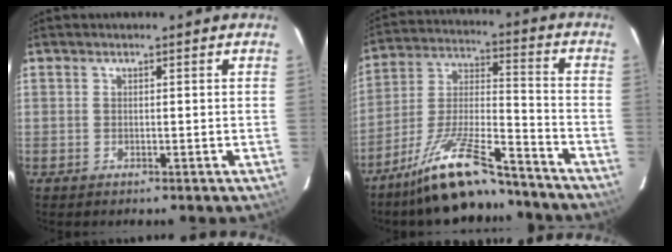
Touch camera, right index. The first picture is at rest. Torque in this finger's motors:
{"motor_torque": [1.05, -1.09, 0.36, 0.07]}